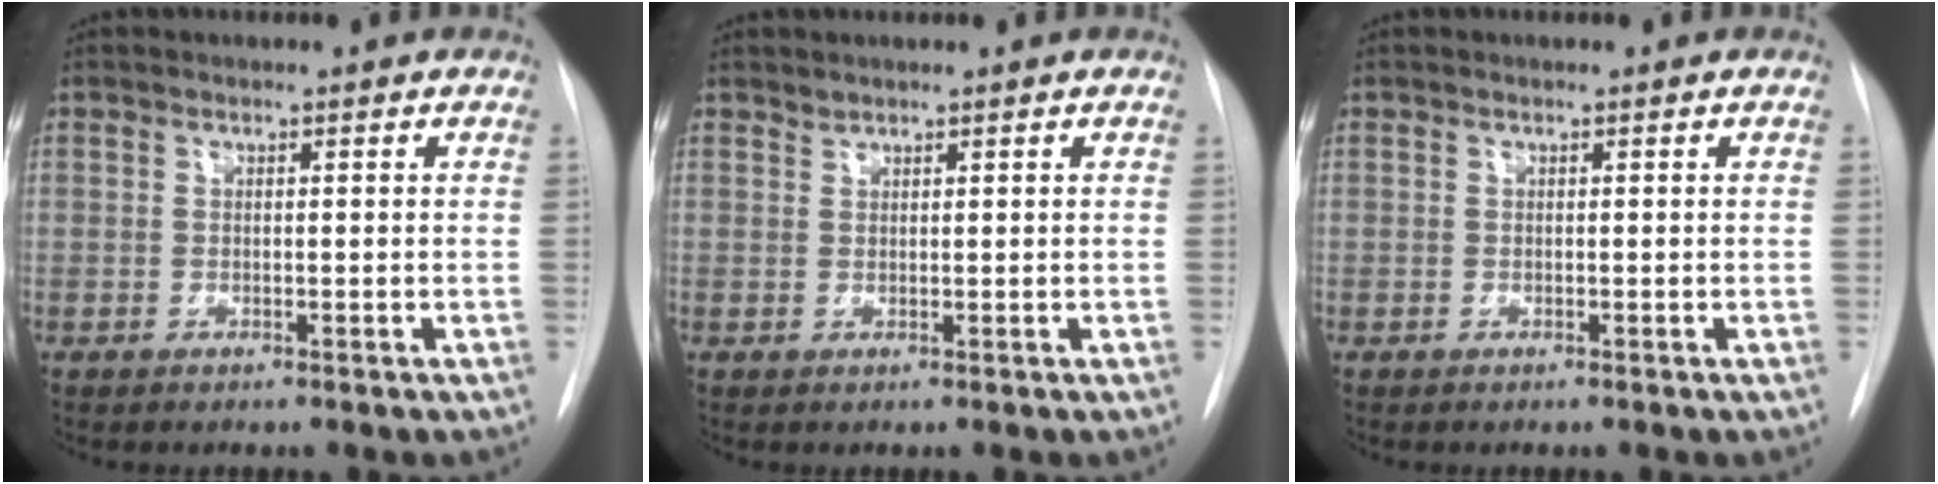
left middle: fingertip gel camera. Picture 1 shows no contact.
{"total": 0.7, "force": [0.7, 0.1, -0.1], "torque": [0.002, -0.003, 0.011]}
{"total": 0.0}